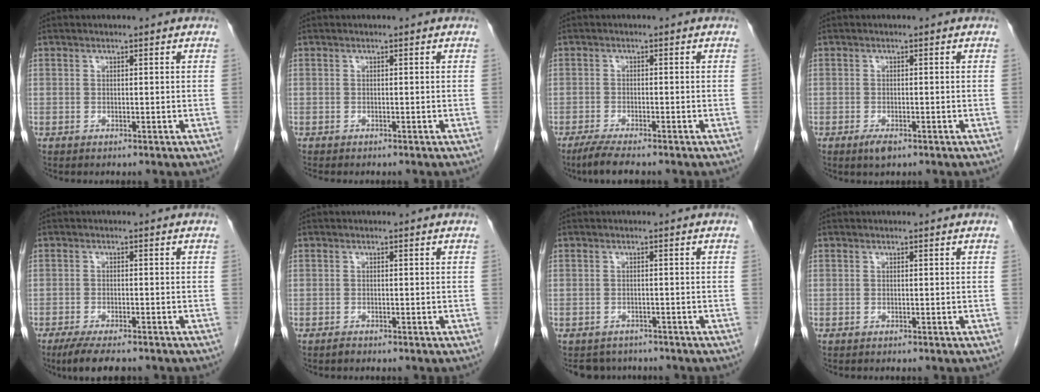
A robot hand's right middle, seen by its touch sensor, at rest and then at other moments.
{"total": 1.8, "force": [-1.6, 0.5, 0.8], "torque": [-0.016, -0.004, -0.017]}
{"total": 4.5, "force": [-3.6, 0.5, 2.7], "torque": [-0.053, -0.012, -0.060]}
{"total": 2.0, "force": [-1.2, 0.6, 1.4], "torque": [-0.027, -0.002, -0.018]}
{"total": 6.9, "force": [-5.5, 1.6, 3.9], "torque": [-0.061, -0.012, -0.085]}
{"total": 0.6, "force": [-0.5, 0.2, 0.1], "torque": [-0.003, -0.001, -0.010]}
{"total": 3.7, "force": [-3.3, 1.7, -0.2], "torque": [0.003, 0.002, -0.048]}
{"total": 0.0}